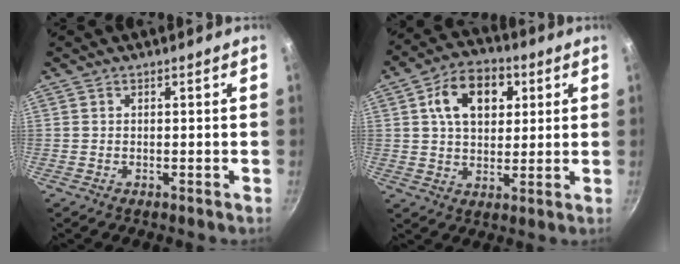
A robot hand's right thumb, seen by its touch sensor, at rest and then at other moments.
{"total": 12.7, "force": [4.0, 8.5, 8.5], "torque": [-0.106, 0.003, 0.055]}